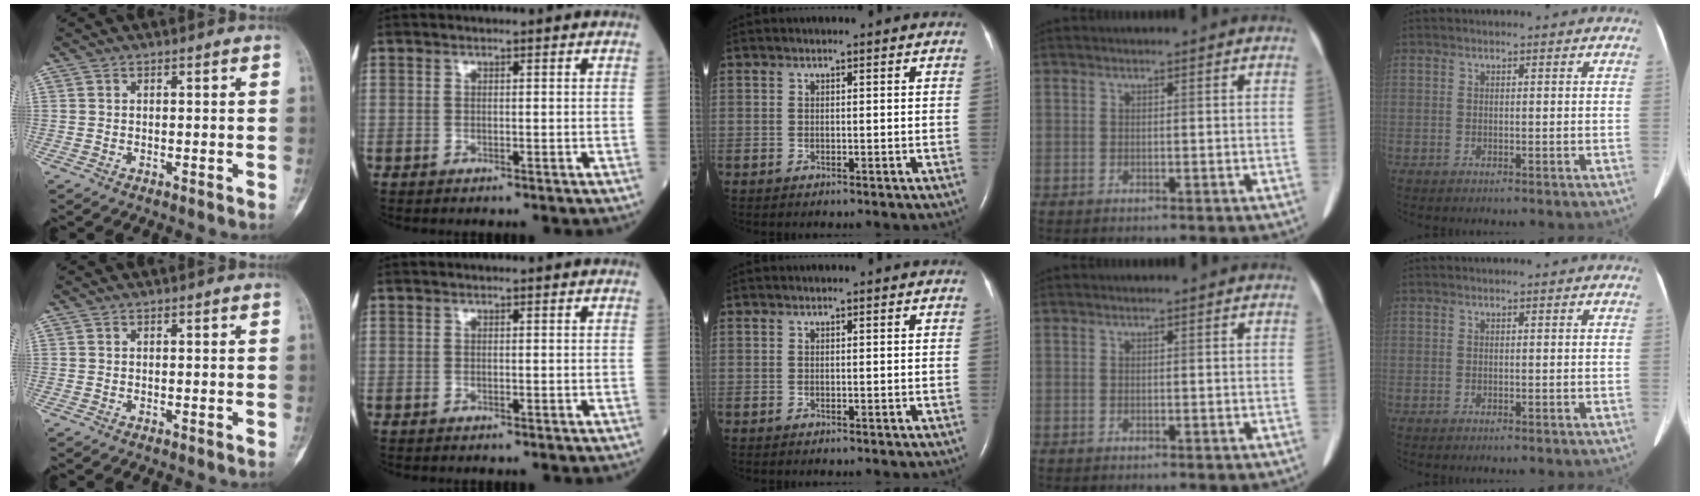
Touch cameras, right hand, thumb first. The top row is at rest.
{}